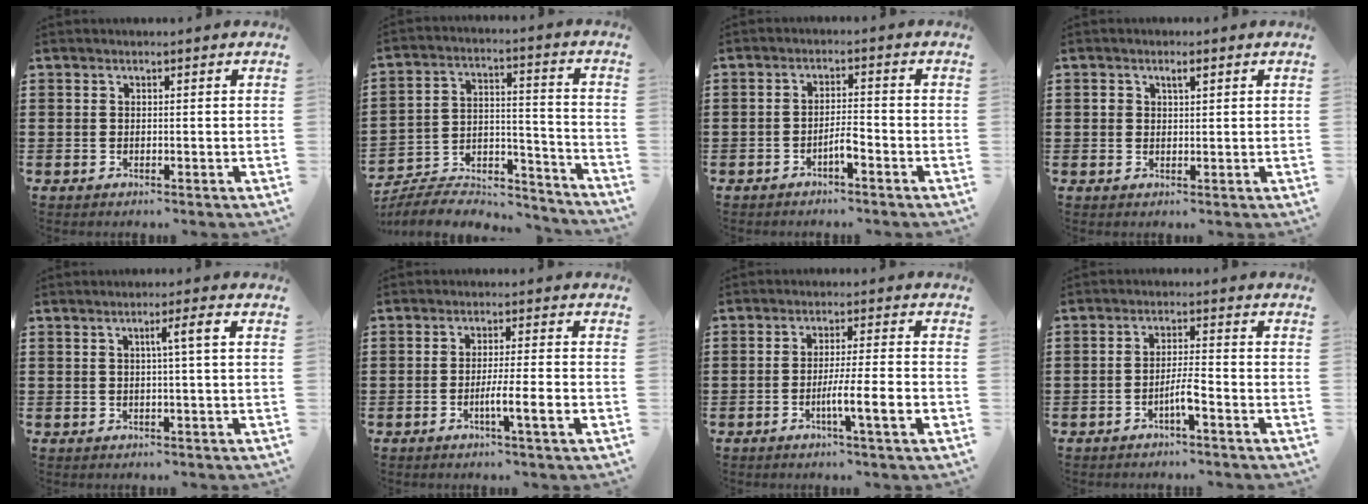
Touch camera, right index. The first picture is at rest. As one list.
[{"total": 6.7, "force": [-6.1, 1.7, 1.9], "torque": [-0.032, 0.008, -0.121]}, {"total": 2.9, "force": [-1.8, 0.4, 2.3], "torque": [-0.050, 0.001, -0.035]}, {"total": 1.5, "force": [0.5, 0.9, 1.1], "torque": [-0.024, 0.009, 0.008]}, {"total": 3.4, "force": [0.6, -0.2, 3.4], "torque": [-0.061, -0.001, 0.005]}, {"total": 5.0, "force": [-1.9, -0.1, 4.6], "torque": [-0.076, -0.010, -0.032]}, {"total": 6.7, "force": [-2.3, 0.2, 6.3], "torque": [-0.111, -0.012, -0.041]}, {"total": 3.6, "force": [-1.9, 0.2, 3.1], "torque": [-0.062, 0.000, -0.037]}]